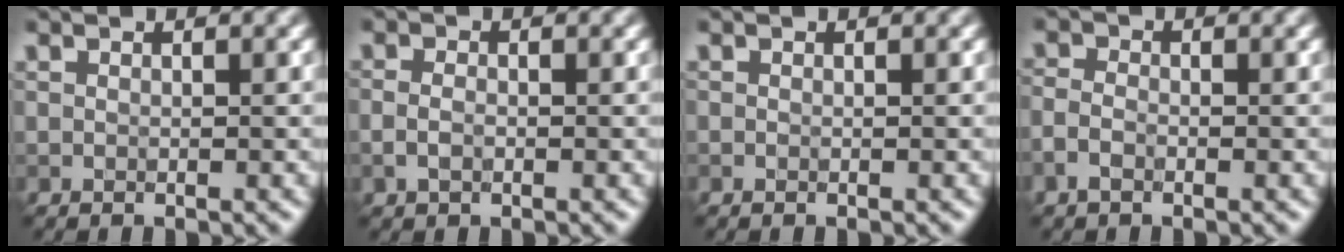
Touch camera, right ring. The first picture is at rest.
{"total": 1.4, "force": [-0.3, 0.9, 1.0], "torque": [-0.021, 0.000, -0.010]}
{"total": 0.0}
{"total": 1.7, "force": [-1.0, 0.9, 1.0], "torque": [-0.020, 0.002, -0.024]}